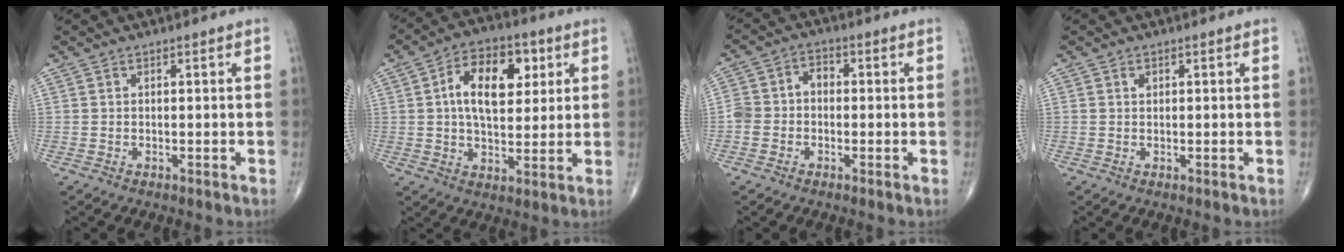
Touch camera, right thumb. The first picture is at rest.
{"total": 13.7, "force": [3.5, 8.0, 10.5], "torque": [-0.139, 0.001, 0.051]}
{"total": 5.5, "force": [-1.0, 4.5, 3.0], "torque": [-0.046, 0.028, -0.027]}
{"total": 0.9, "force": [0.4, 0.7, 0.4], "torque": [-0.001, -0.001, 0.007]}